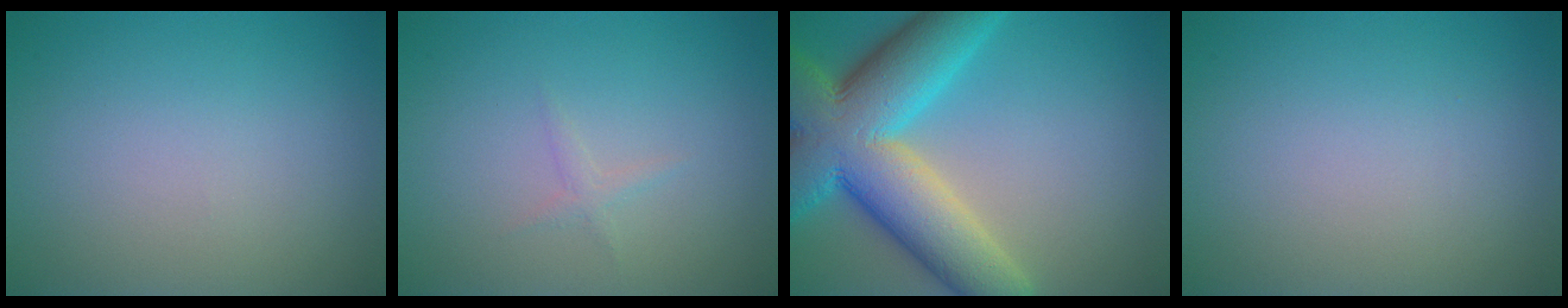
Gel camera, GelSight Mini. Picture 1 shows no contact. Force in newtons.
{"total": 0.7, "press": 0.7, "slide": 0.0}
{"total": 13.2, "press": 13.2, "slide": 0.6}
{"total": 0.0}